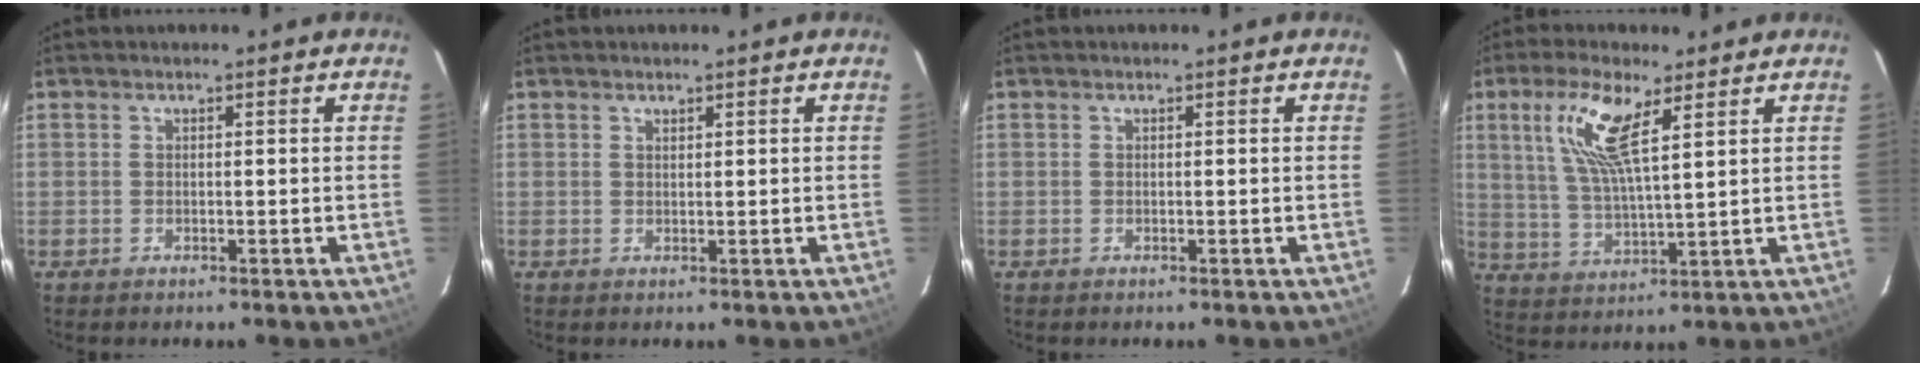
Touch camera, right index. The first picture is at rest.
{"total": 0.6, "force": [0.5, 0.3, 0.1], "torque": [-0.002, 0.001, 0.010]}
{"total": 0.0}
{"total": 10.6, "force": [5.1, 2.7, 8.9], "torque": [-0.182, 0.008, 0.102]}